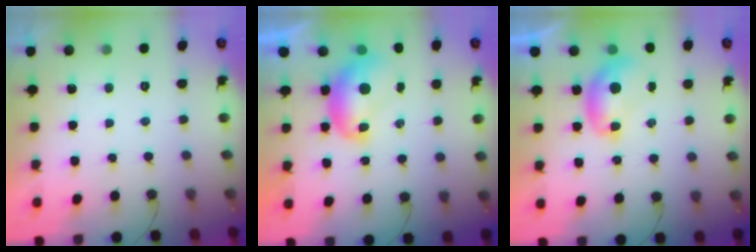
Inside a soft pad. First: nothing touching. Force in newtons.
{"total": 8.3, "press": 8.3, "slide": 0.4}
{"total": 7.1, "press": 7.0, "slide": 1.3}